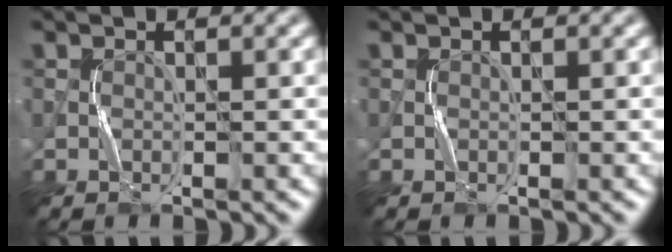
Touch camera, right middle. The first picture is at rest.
{"total": 0.0}